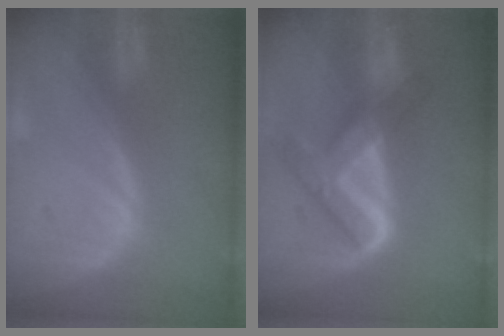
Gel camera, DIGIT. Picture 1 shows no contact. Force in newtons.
{"total": 8.1, "press": 8.1, "slide": 0.7}